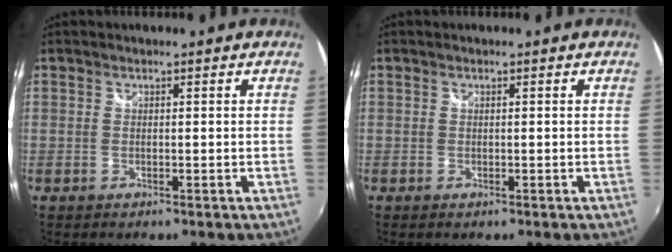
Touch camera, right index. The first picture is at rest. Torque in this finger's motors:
{"motor_torque": [-0.10, -0.07, 0.01, 0.02]}